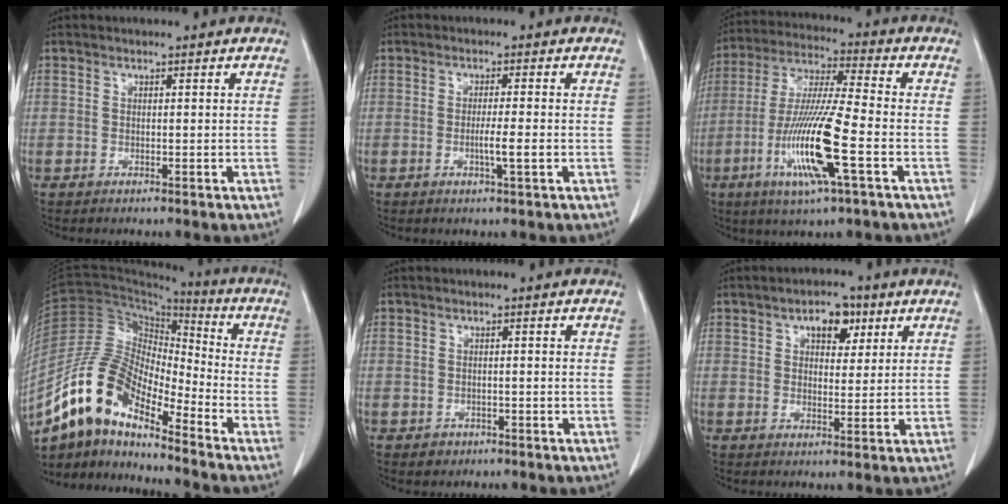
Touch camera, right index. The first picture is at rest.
{"total": 3.4, "force": [-0.9, 0.1, 3.3], "torque": [-0.060, -0.002, -0.015]}
{"total": 15.7, "force": [-5.2, 0.8, 14.8], "torque": [-0.304, -0.018, -0.098]}
{"total": 14.4, "force": [-11.0, 4.4, 8.2], "torque": [-0.170, 0.032, -0.207]}
{"total": 2.4, "force": [-1.1, 2.0, 0.5], "torque": [-0.007, 0.004, -0.010]}
{"total": 6.2, "force": [2.9, 3.4, 4.2], "torque": [-0.067, 0.016, 0.047]}